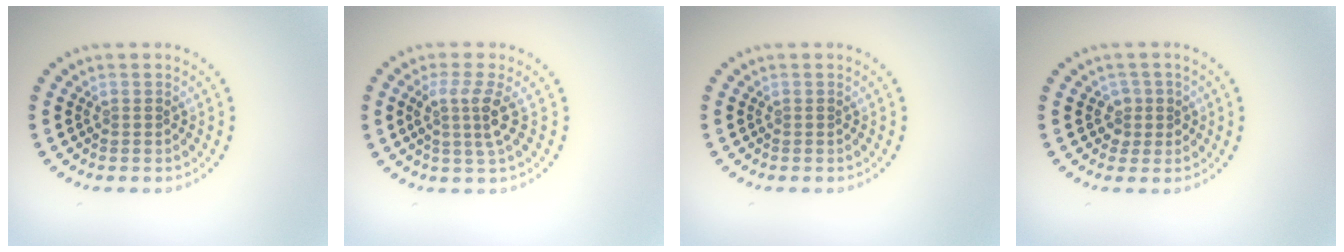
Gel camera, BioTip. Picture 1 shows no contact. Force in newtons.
{"total": 3.0, "press": 2.1, "slide": 2.1}
{"total": 0.0}
{"total": 1.8, "press": 1.5, "slide": 1.1}